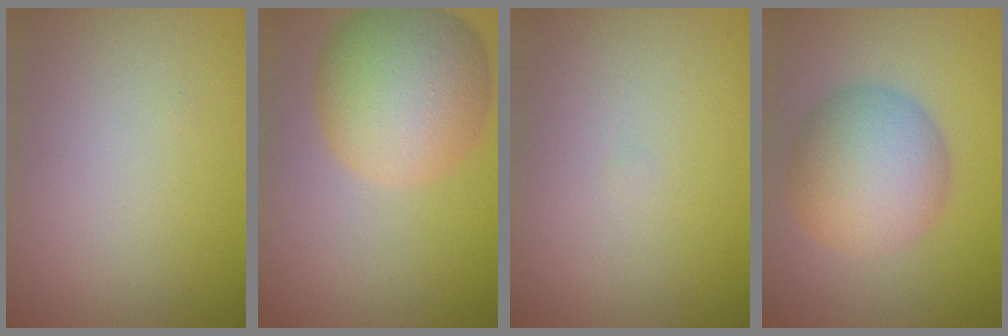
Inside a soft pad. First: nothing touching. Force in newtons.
{"total": 8.8, "press": 8.8, "slide": 0.3}
{"total": 0.0}
{"total": 7.4, "press": 7.4, "slide": 0.1}